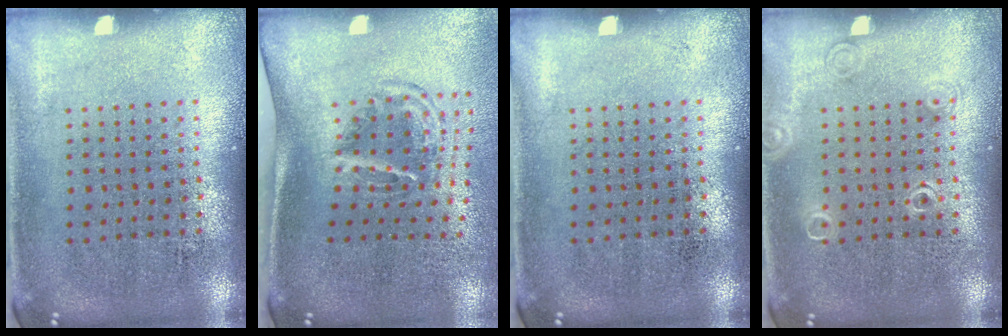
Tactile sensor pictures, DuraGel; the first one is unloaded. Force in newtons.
{"total": 1.7, "press": 1.1, "slide": 1.3}
{"total": 0.0}
{"total": 1.0, "press": 1.0, "slide": 0.3}